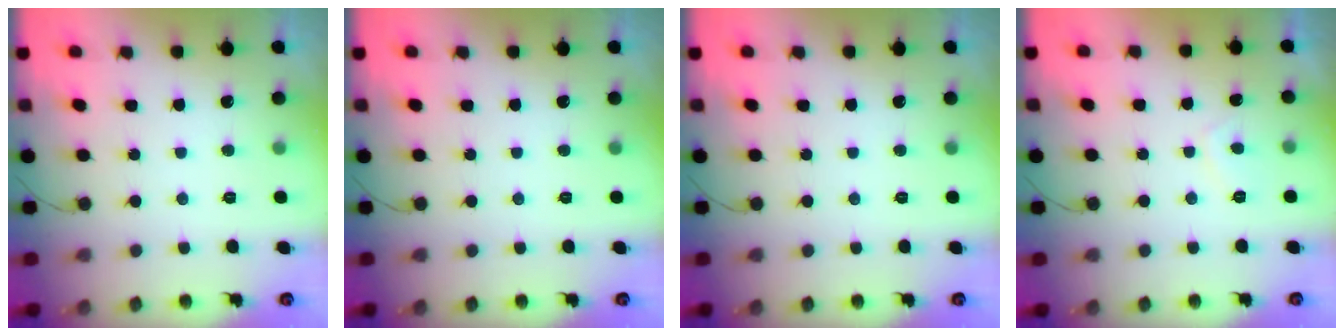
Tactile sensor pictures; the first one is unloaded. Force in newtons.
{"total": 0.0}
{"total": 0.0}
{"total": 1.5, "press": 1.3, "slide": 0.7}